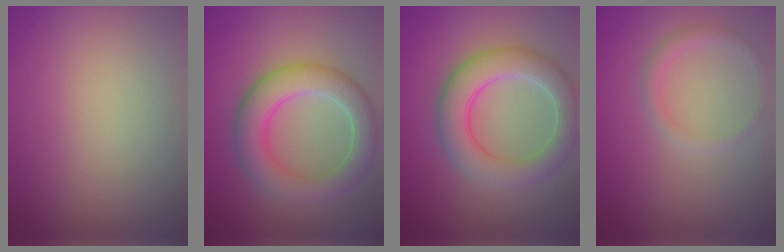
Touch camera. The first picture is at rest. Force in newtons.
{"total": 5.6, "press": 5.6, "slide": 0.7}
{"total": 5.7, "press": 5.6, "slide": 0.6}
{"total": 1.4, "press": 1.4, "slide": 0.0}